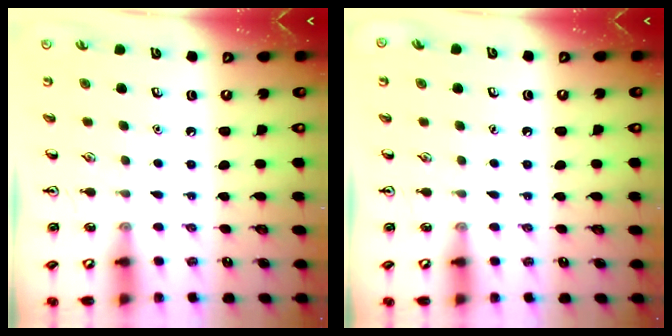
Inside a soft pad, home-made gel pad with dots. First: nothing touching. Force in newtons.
{"total": 0.0}